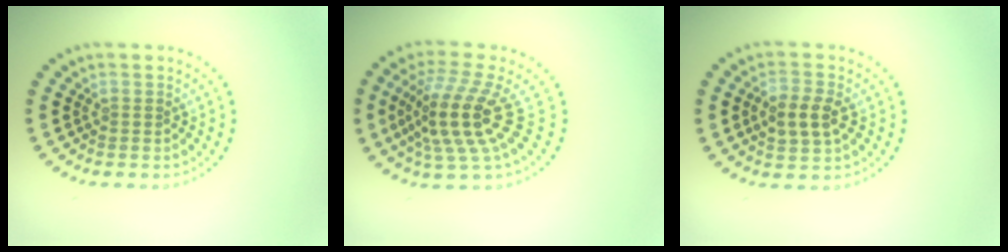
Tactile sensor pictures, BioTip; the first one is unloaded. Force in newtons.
{"total": 5.2, "press": 3.9, "slide": 3.4}
{"total": 3.0, "press": 3.0, "slide": 0.4}